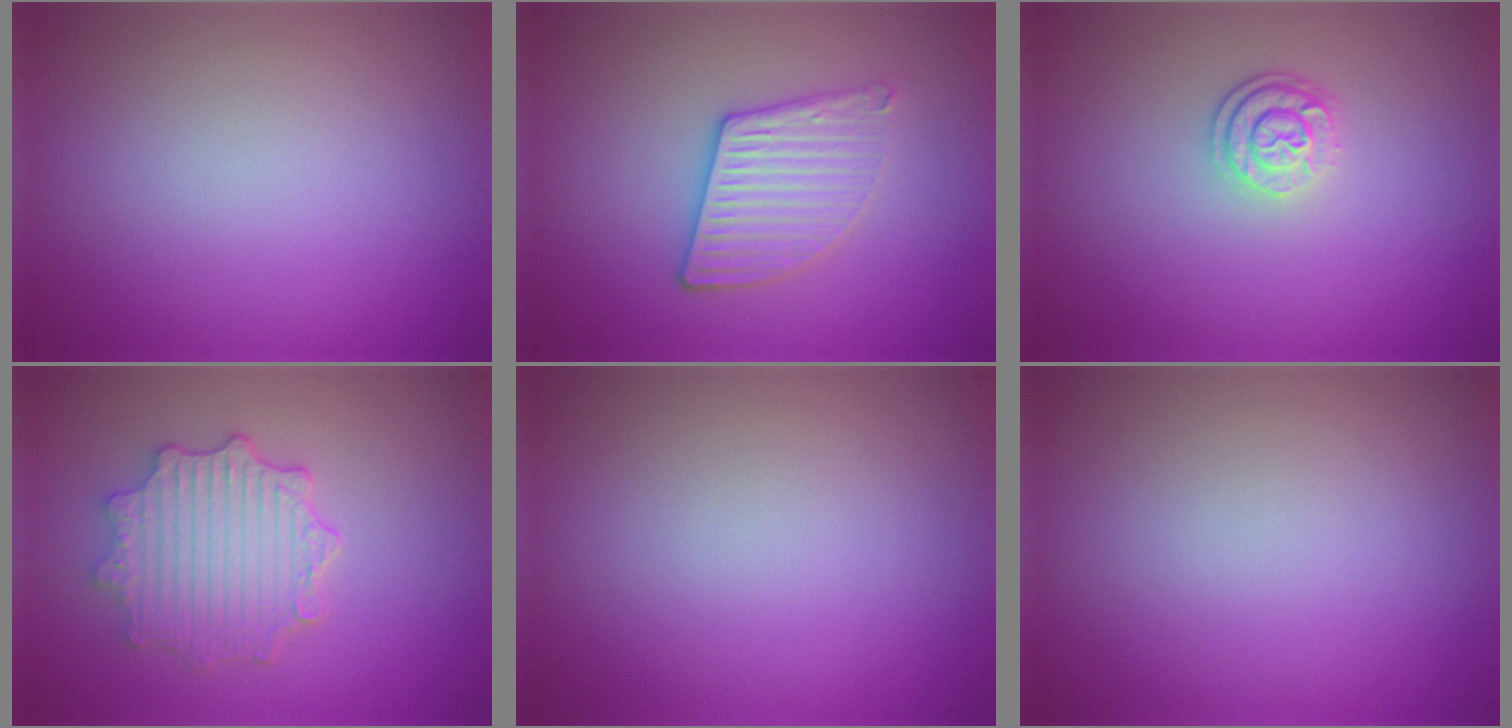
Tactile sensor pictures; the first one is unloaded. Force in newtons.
{"total": 3.4, "press": 3.0, "slide": 1.5}
{"total": 2.6, "press": 1.9, "slide": 1.7}
{"total": 4.9, "press": 3.9, "slide": 3.0}
{"total": 0.0}
{"total": 0.0}